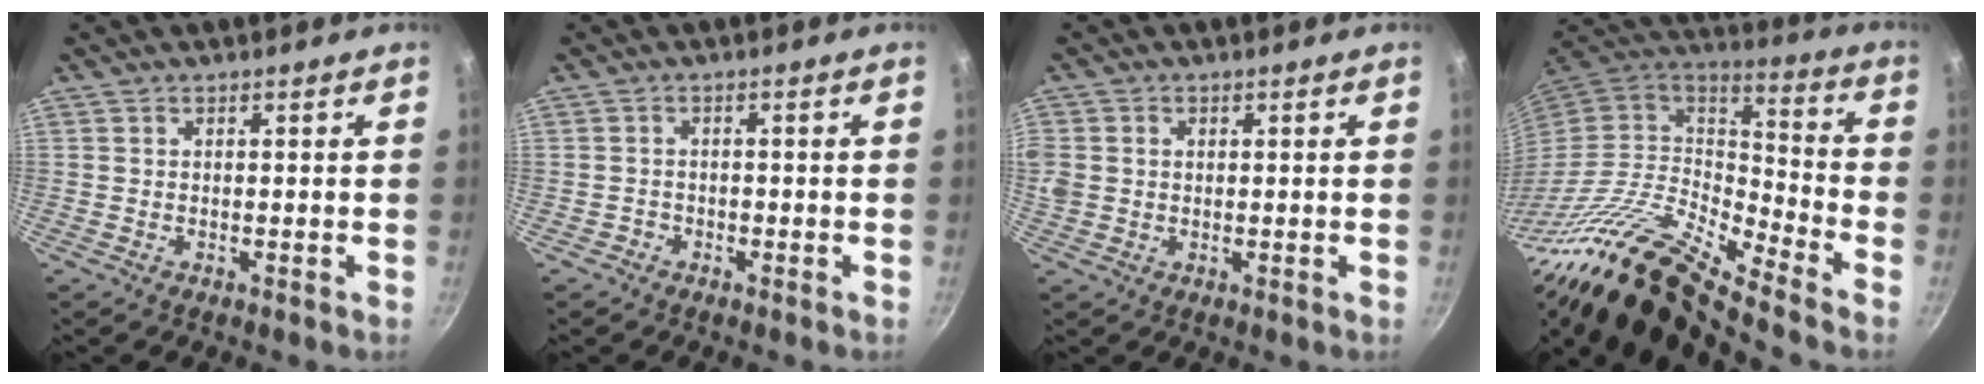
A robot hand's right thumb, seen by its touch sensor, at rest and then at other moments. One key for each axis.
{"total": 1.3, "fx": -0.9, "fy": 0.9, "fz": 0.0, "tx": 0.002, "ty": 0.014, "tz": -0.015}
{"total": 5.0, "fx": 0.5, "fy": 4.1, "fz": 2.8, "tx": -0.058, "ty": 0.006, "tz": 0.011}
{"total": 24.6, "fx": -18.0, "fy": 6.3, "fz": 15.5, "tx": -0.233, "ty": 0.063, "tz": -0.351}